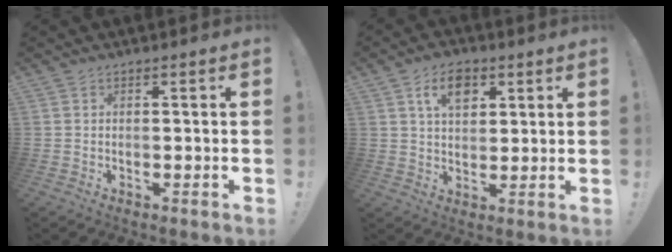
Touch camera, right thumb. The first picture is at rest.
{"total": 8.8, "force": [4.0, 5.9, 5.2], "torque": [-0.080, -0.001, 0.073]}